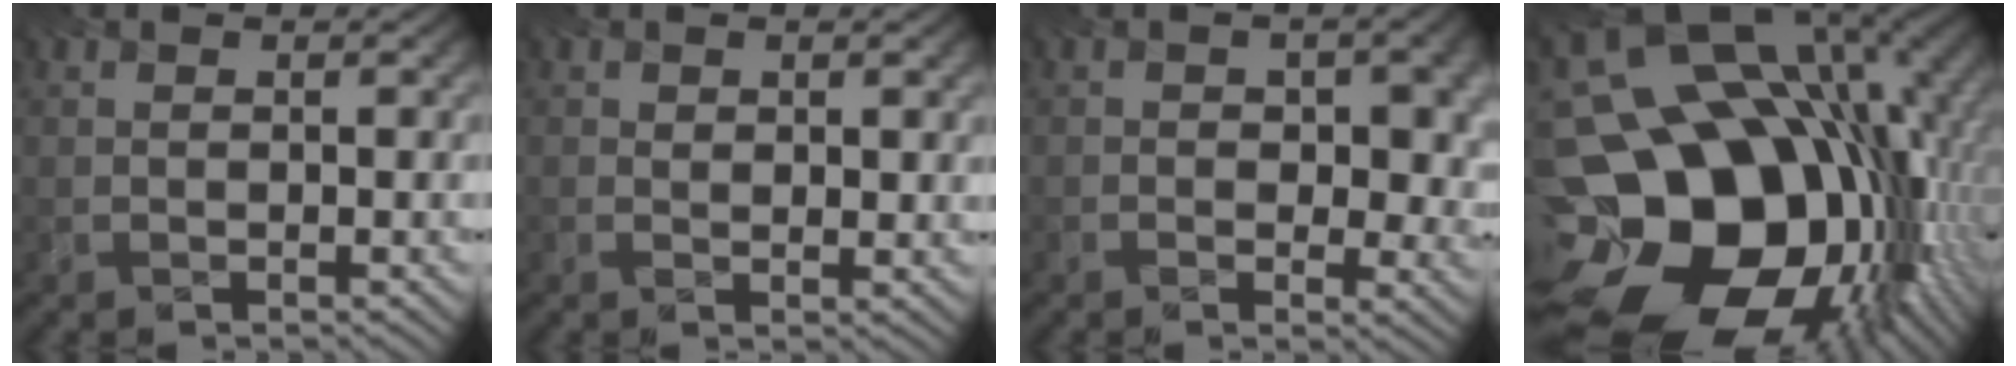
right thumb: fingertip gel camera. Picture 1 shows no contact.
{"total": 1.1, "force": [0.6, 0.5, 0.7], "torque": [-0.012, -0.004, 0.015]}
{"total": 7.2, "force": [0.8, 4.9, 5.3], "torque": [-0.085, -0.008, 0.021]}
{"total": 22.3, "force": [-6.1, 16.8, 13.2], "torque": [-0.249, -0.012, -0.123]}